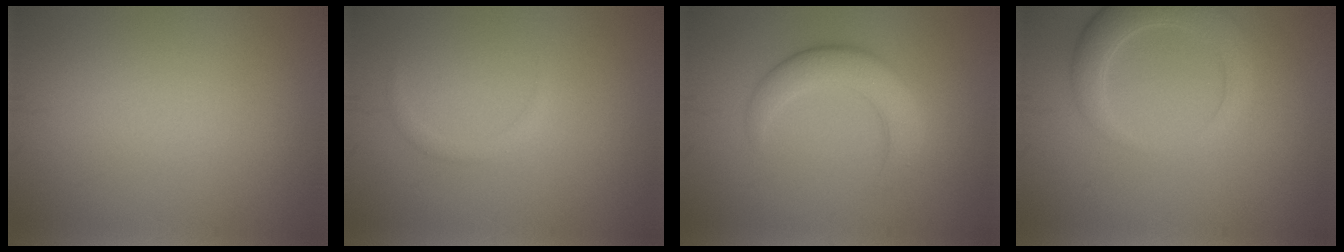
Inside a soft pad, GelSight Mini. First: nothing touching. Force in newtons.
{"total": 0.9, "press": 0.9, "slide": 0.1}
{"total": 4.4, "press": 4.3, "slide": 0.5}
{"total": 4.1, "press": 4.0, "slide": 0.5}